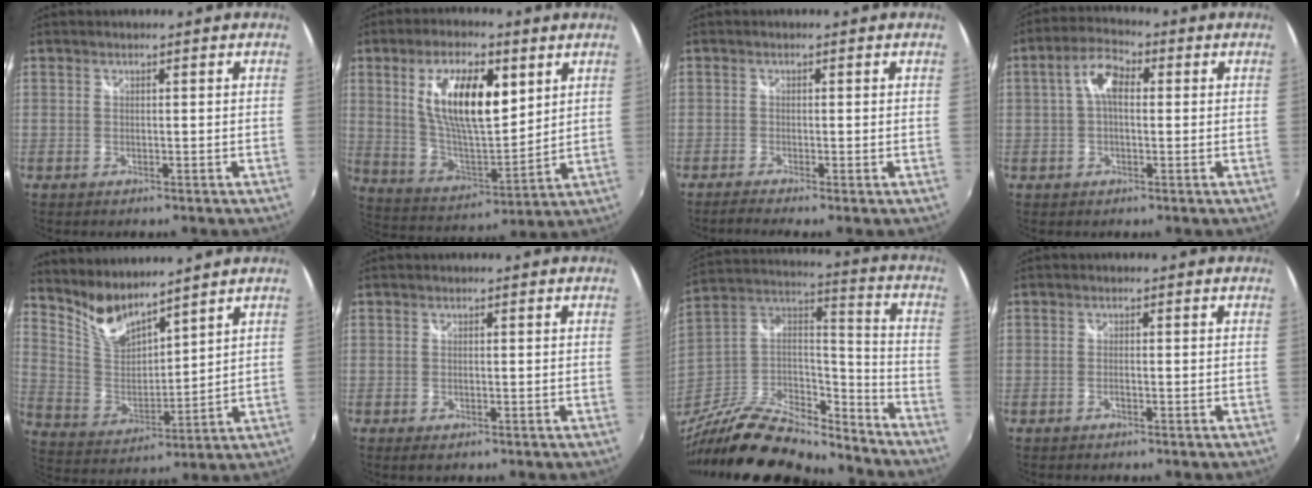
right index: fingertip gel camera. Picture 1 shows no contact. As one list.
[{"total": 16.1, "force": [5.9, 6.2, 13.7], "torque": [-0.246, 0.003, 0.113]}, {"total": 1.5, "force": [-1.1, -0.4, 0.9], "torque": [-0.025, -0.005, -0.028]}, {"total": 6.1, "force": [0.9, 3.3, 5.1], "torque": [-0.099, 0.021, 0.013]}, {"total": 8.8, "force": [8.0, 1.8, 3.2], "torque": [-0.072, -0.015, 0.165]}, {"total": 1.1, "force": [-0.3, 0.5, 0.9], "torque": [-0.018, -0.003, -0.005]}, {"total": 26.6, "force": [-21.6, 8.8, 12.8], "torque": [-0.251, 0.001, -0.364]}, {"total": 1.2, "force": [-0.6, 0.3, 0.9], "torque": [-0.019, -0.001, -0.012]}]